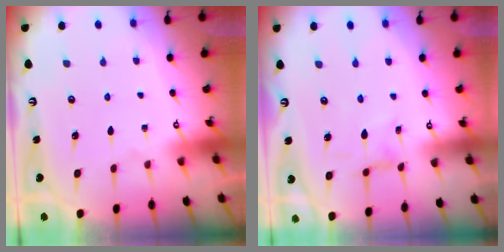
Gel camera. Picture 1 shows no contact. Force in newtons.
{"total": 1.2, "press": 1.2, "slide": 0.3}